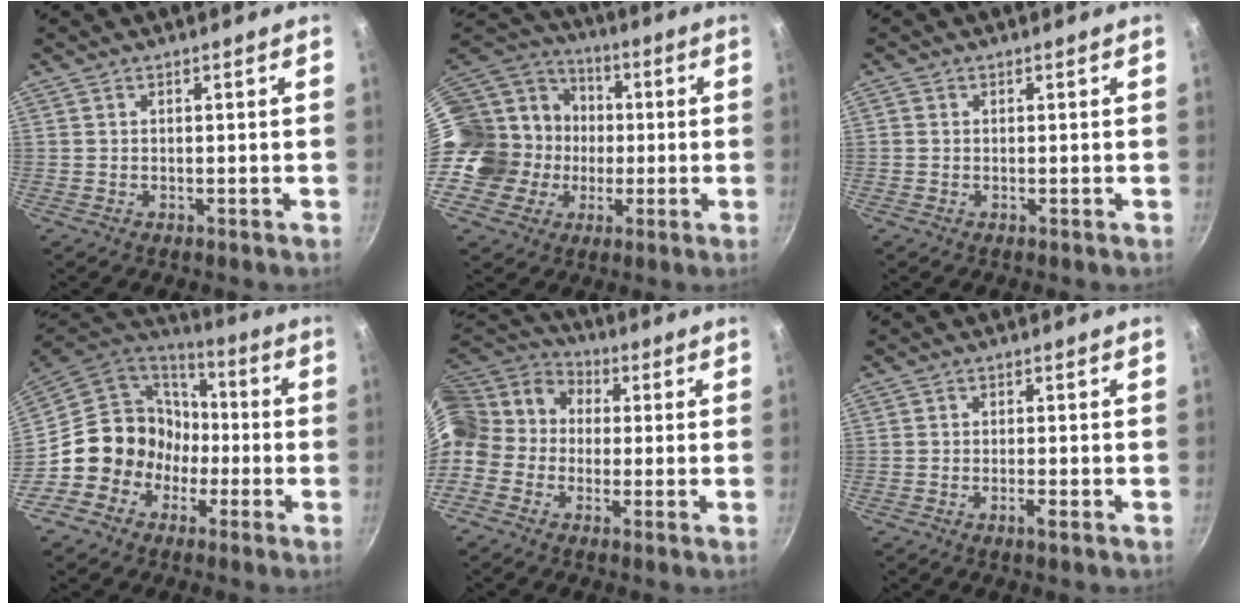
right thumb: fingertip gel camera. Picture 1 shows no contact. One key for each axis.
{"total": 20.5, "fx": -0.9, "fy": 18.2, "fz": 9.3, "tx": -0.156, "ty": 0.051, "tz": -0.006}
{"total": 0.6, "fx": 0.0, "fy": 0.6, "fz": 0.1, "tx": -0.001, "ty": 0.002, "tz": -0.003}
{"total": 15.0, "fx": -3.2, "fy": 13.7, "fz": 5.4, "tx": -0.040, "ty": 0.070, "tz": -0.055}
{"total": 15.0, "fx": -0.8, "fy": 12.6, "fz": 8.0, "tx": -0.150, "ty": 0.052, "tz": -0.038}
{"total": 1.7, "fx": -0.9, "fy": 0.3, "fz": 1.5, "tx": -0.031, "ty": 0.007, "tz": -0.017}